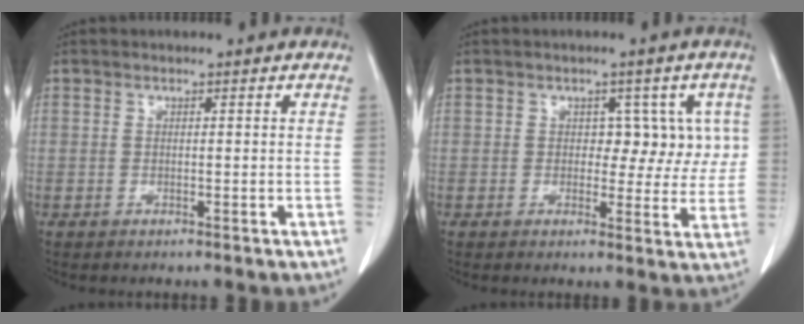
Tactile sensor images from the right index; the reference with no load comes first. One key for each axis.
{"total": 5.5, "fx": 1.1, "fy": 3.8, "fz": 3.8, "tx": -0.024, "ty": 0.017, "tz": 0.014}